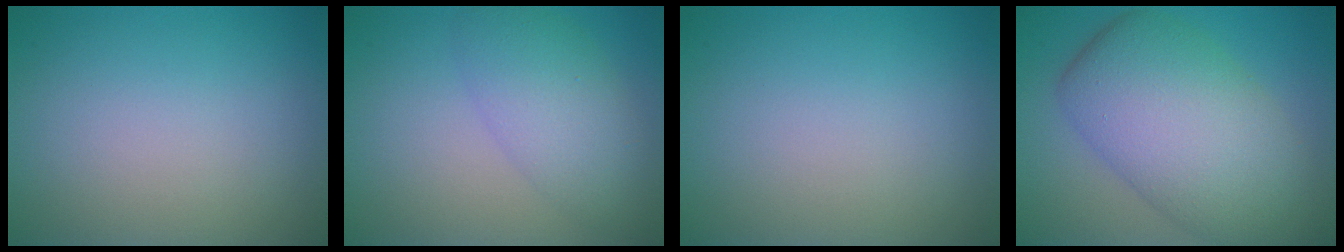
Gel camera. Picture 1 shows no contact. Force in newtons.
{"total": 4.6, "press": 4.5, "slide": 0.1}
{"total": 0.0}
{"total": 10.6, "press": 10.6, "slide": 0.4}